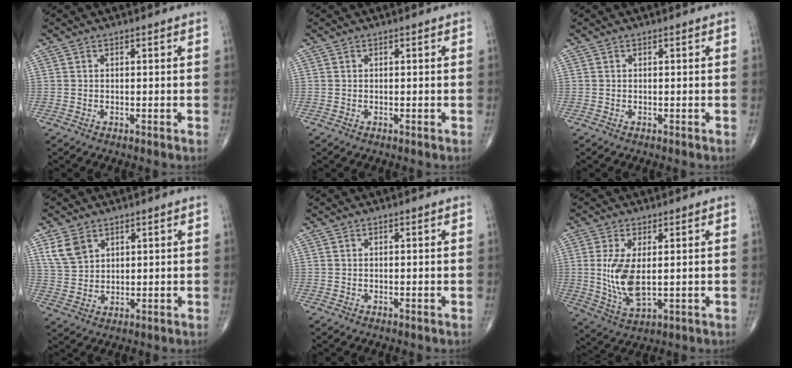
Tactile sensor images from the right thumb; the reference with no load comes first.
{"total": 0.0}
{"total": 0.0}
{"total": 5.9, "force": [3.2, 3.9, 2.9], "torque": [-0.046, -0.011, 0.071]}
{"total": 0.0}
{"total": 9.1, "force": [0.6, 4.0, 8.1], "torque": [-0.171, -0.018, 0.023]}